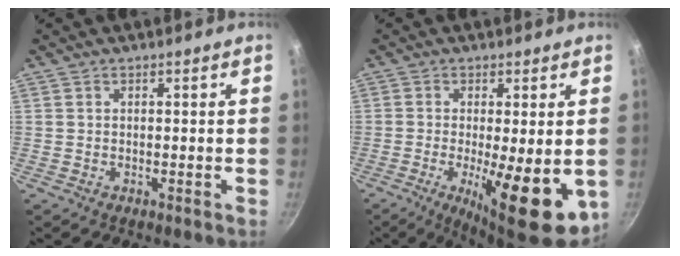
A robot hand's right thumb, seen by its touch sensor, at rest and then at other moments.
{"total": 13.7, "force": [-3.0, 4.0, 12.8], "torque": [-0.181, -0.014, -0.035]}